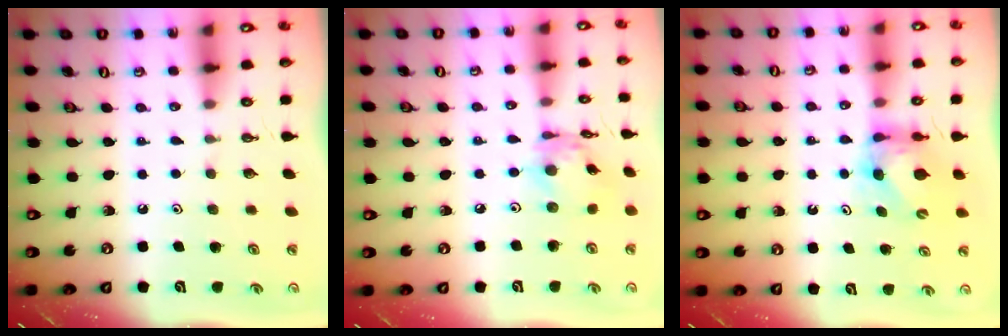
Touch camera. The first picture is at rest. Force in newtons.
{"total": 9.2, "press": 9.2, "slide": 0.6}
{"total": 6.1, "press": 6.1, "slide": 0.4}